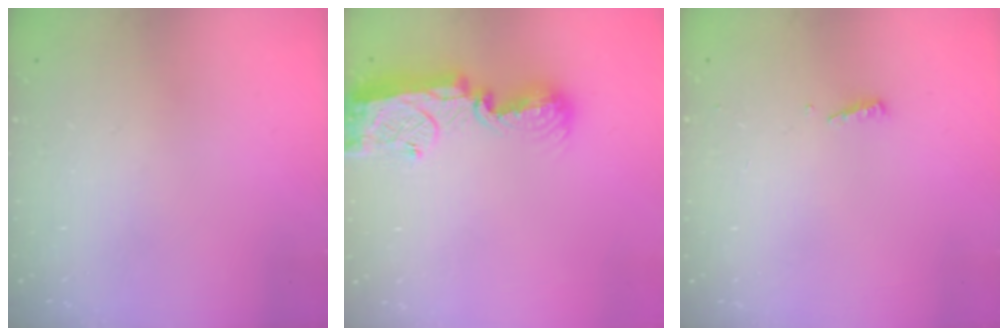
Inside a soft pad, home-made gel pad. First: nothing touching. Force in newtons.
{"total": 12.8, "press": 12.7, "slide": 1.1}
{"total": 3.1, "press": 3.1, "slide": 0.3}